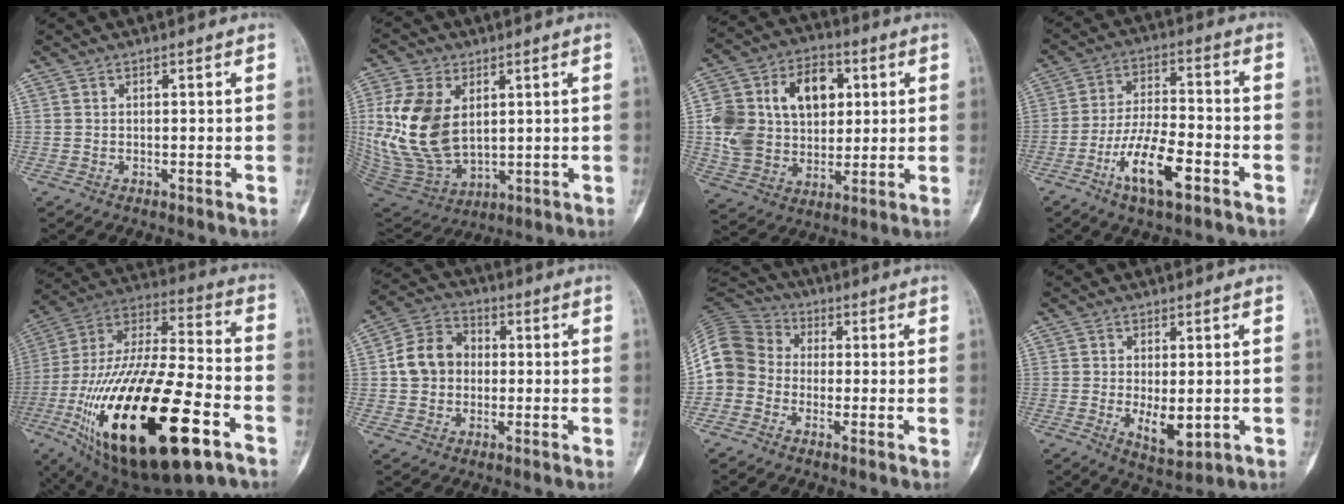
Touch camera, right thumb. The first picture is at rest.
{"total": 17.3, "force": [2.9, 11.2, 12.8], "torque": [-0.248, -0.017, 0.071]}
{"total": 19.6, "force": [3.8, 14.1, 13.2], "torque": [-0.214, 0.014, 0.072]}
{"total": 11.9, "force": [-5.9, 4.0, 9.6], "torque": [-0.183, 0.030, -0.103]}
{"total": 36.9, "force": [-14.4, 13.9, 30.9], "torque": [-0.606, 0.032, -0.232]}
{"total": 9.2, "force": [0.2, 7.7, 5.0], "torque": [-0.073, 0.022, -0.008]}
{"total": 11.8, "force": [-1.8, 10.6, 4.8], "torque": [-0.098, 0.044, -0.045]}
{"total": 6.2, "force": [-0.9, 2.9, 5.4], "torque": [-0.079, -0.015, -0.002]}